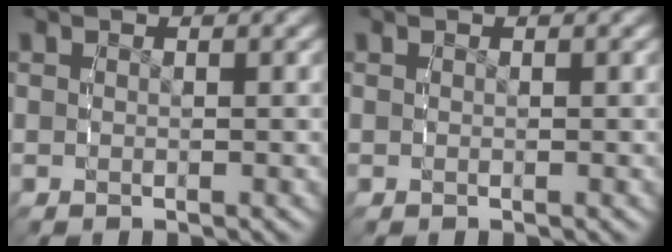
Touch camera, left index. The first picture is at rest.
{"total": 0.0}